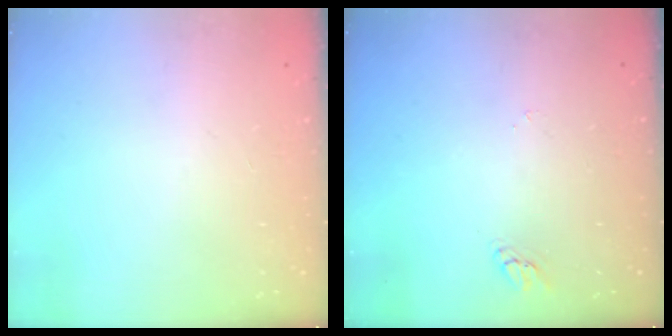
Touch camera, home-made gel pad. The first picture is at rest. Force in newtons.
{"total": 2.0, "press": 2.0, "slide": 0.2}